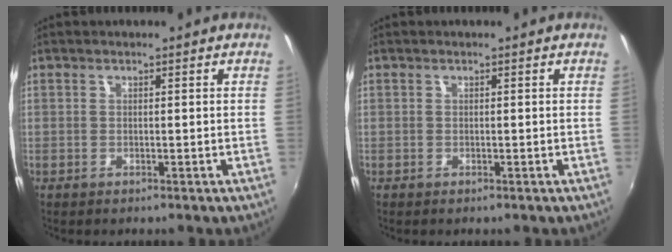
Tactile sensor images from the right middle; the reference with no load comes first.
{"total": 0.0}